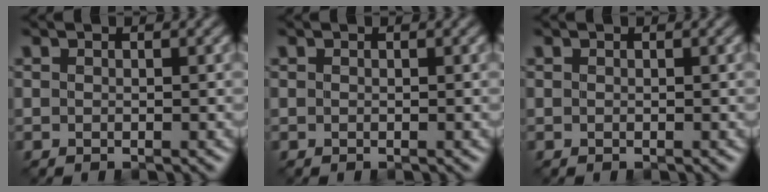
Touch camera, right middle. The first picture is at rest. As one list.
[{"total": 0.0}, {"total": 0.0}]